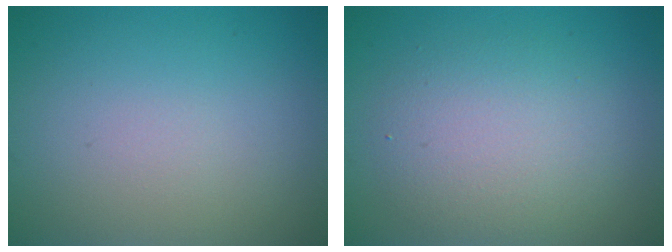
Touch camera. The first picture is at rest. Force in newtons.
{"total": 4.3, "press": 4.3, "slide": 0.1}